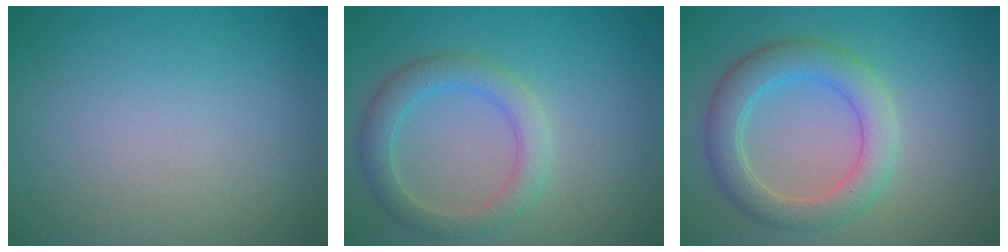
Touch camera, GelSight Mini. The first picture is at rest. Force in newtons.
{"total": 3.3, "press": 3.3, "slide": 0.2}
{"total": 4.7, "press": 4.7, "slide": 0.5}